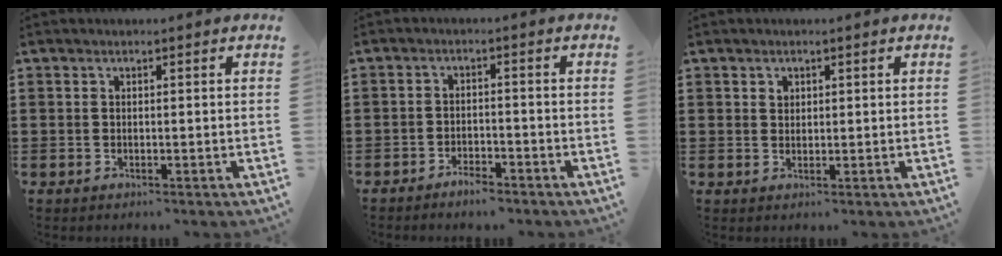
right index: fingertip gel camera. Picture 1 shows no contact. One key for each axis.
{"total": 2.4, "fx": -2.3, "fy": 0.5, "fz": 0.6, "tx": -0.016, "ty": 0.004, "tz": -0.046}
{"total": 1.1, "fx": 0.7, "fy": 0.9, "fz": 0.3, "tx": -0.007, "ty": 0.003, "tz": 0.013}